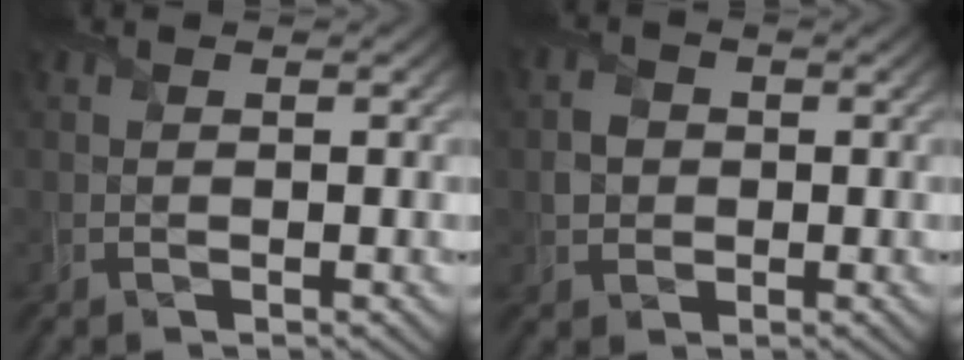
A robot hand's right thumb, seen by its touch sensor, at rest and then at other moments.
{"total": 2.2, "force": [-0.4, 1.9, 1.0], "torque": [-0.024, 0.000, -0.010]}